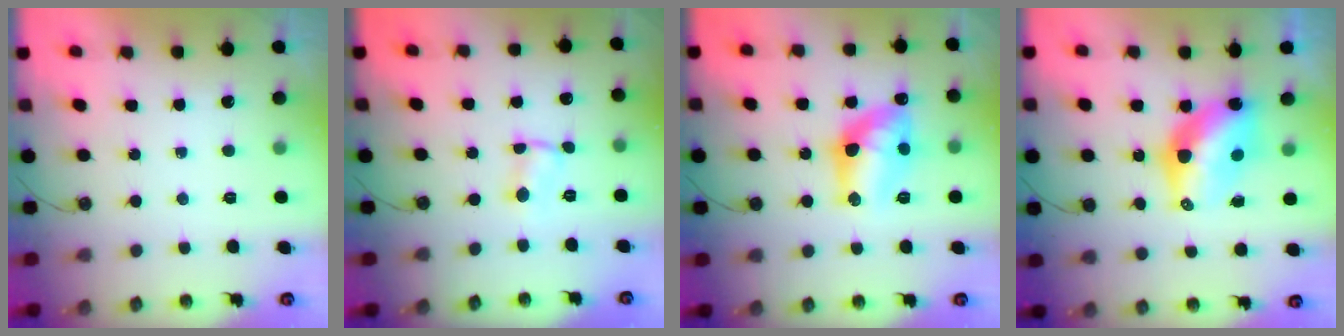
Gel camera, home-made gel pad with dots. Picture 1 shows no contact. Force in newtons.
{"total": 1.8, "press": 1.8, "slide": 0.2}
{"total": 12.7, "press": 12.7, "slide": 1.0}
{"total": 11.5, "press": 11.5, "slide": 1.1}